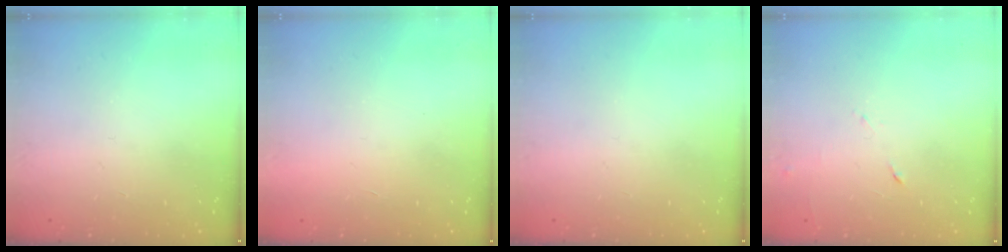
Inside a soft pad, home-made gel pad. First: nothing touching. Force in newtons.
{"total": 1.6, "press": 1.6, "slide": 0.1}
{"total": 0.0}
{"total": 3.9, "press": 3.8, "slide": 0.8}